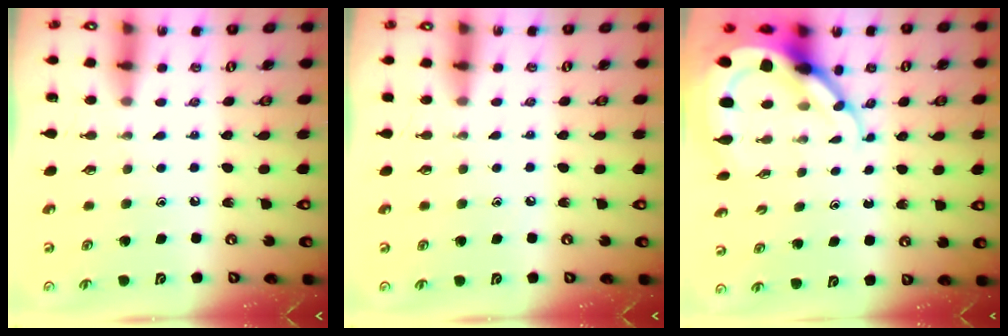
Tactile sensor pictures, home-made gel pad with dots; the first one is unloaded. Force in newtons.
{"total": 3.3, "press": 3.2, "slide": 0.5}
{"total": 8.9, "press": 8.8, "slide": 1.2}